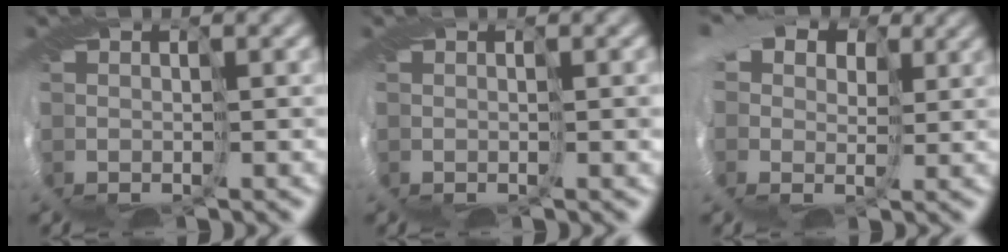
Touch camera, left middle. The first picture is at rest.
{"total": 0.9, "force": [-0.1, 0.3, 0.8], "torque": [-0.013, 0.001, -0.004]}
{"total": 11.5, "force": [4.8, 8.5, 6.0], "torque": [-0.145, 0.033, 0.047]}